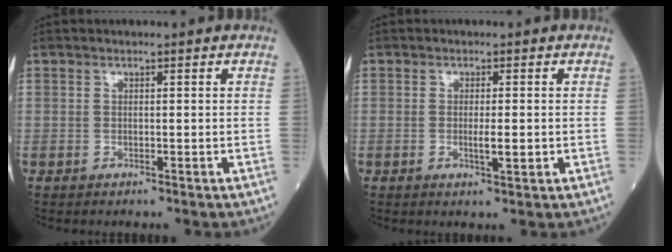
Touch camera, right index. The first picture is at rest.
{"total": 3.0, "force": [-0.5, 0.7, 2.8], "torque": [-0.054, -0.003, -0.004]}